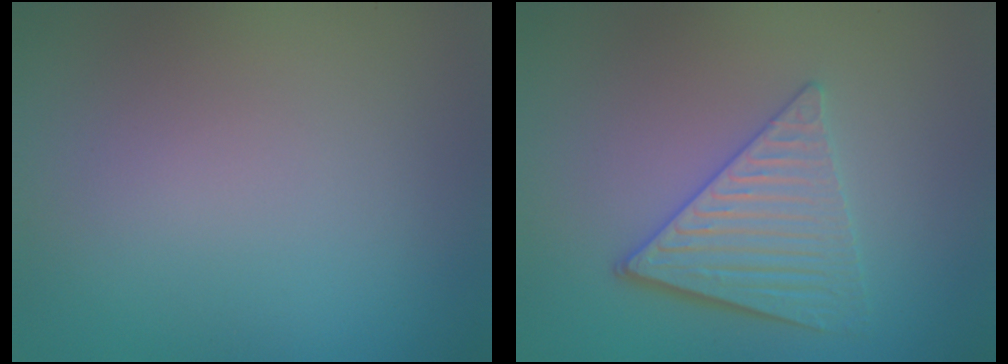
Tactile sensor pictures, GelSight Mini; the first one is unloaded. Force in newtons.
{"total": 4.5, "press": 3.7, "slide": 2.5}